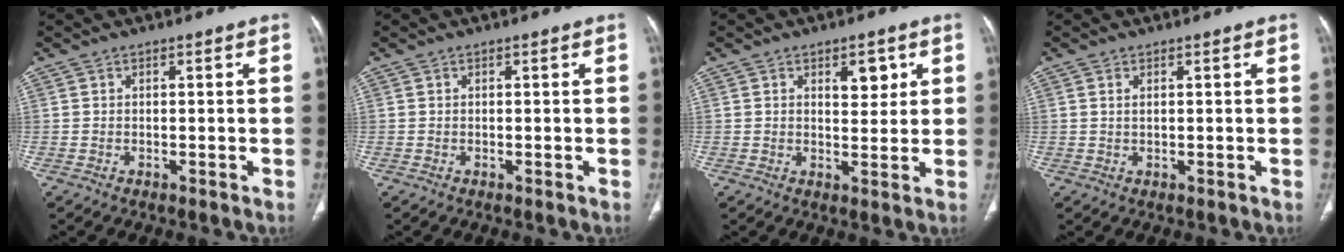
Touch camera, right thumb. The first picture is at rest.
{"total": 0.0}
{"total": 4.5, "force": [2.0, 2.4, 3.2], "torque": [-0.025, -0.012, 0.031]}
{"total": 0.9, "force": [0.4, 0.3, 0.8], "torque": [-0.020, 0.003, 0.011]}